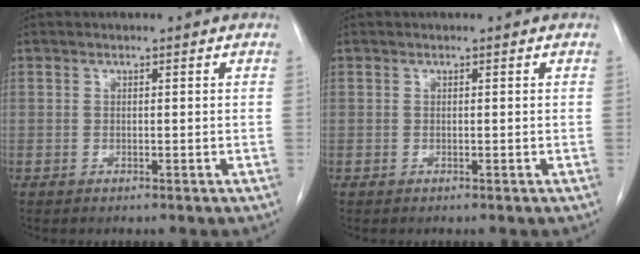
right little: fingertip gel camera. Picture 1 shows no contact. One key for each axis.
{"total": 0.0}